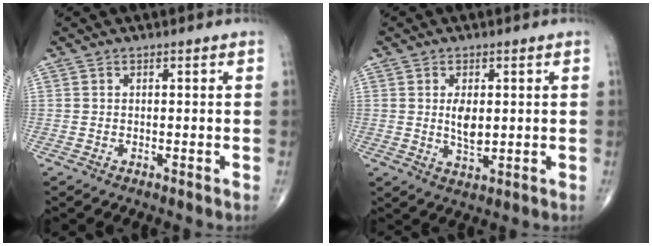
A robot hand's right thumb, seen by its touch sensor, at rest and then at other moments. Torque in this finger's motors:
{"motor_torque": [0.43, 1.75, 0.79, -0.08, 0.04]}